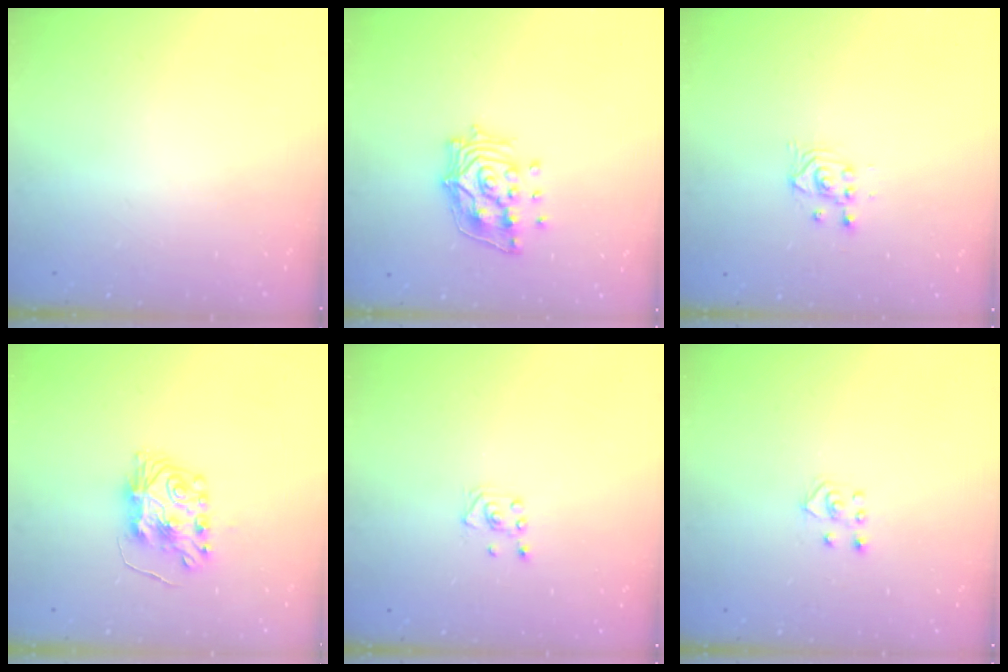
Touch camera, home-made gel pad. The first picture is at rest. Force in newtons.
{"total": 13.9, "press": 13.8, "slide": 1.8}
{"total": 2.5, "press": 2.5, "slide": 0.2}
{"total": 7.8, "press": 7.8, "slide": 0.2}
{"total": 3.0, "press": 2.9, "slide": 0.3}
{"total": 4.0, "press": 4.0, "slide": 0.3}